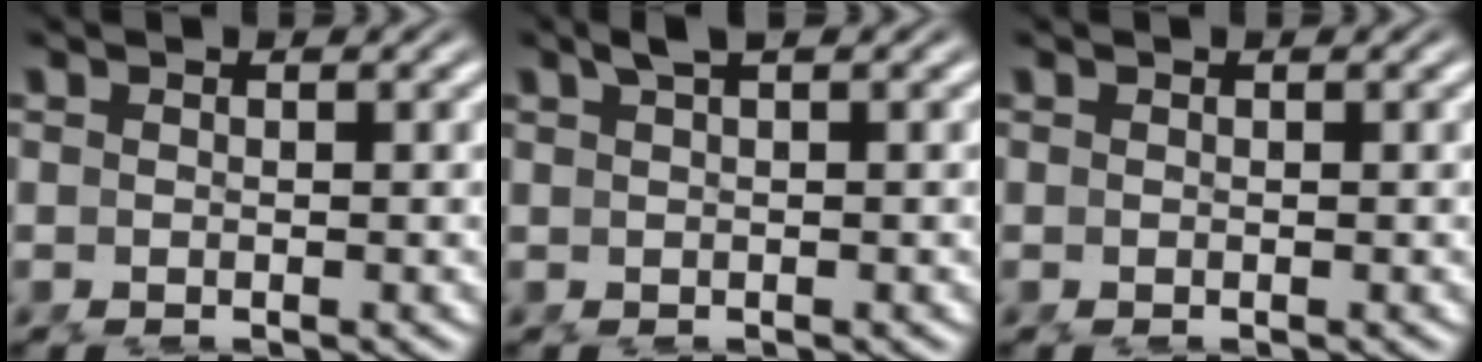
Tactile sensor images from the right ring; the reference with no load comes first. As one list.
[{"total": 1.8, "force": [1.2, -0.4, 1.2], "torque": [-0.011, 0.010, 0.020]}, {"total": 0.0}]